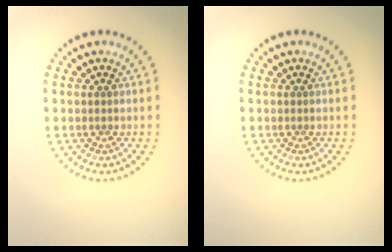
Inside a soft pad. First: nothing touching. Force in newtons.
{"total": 0.0}